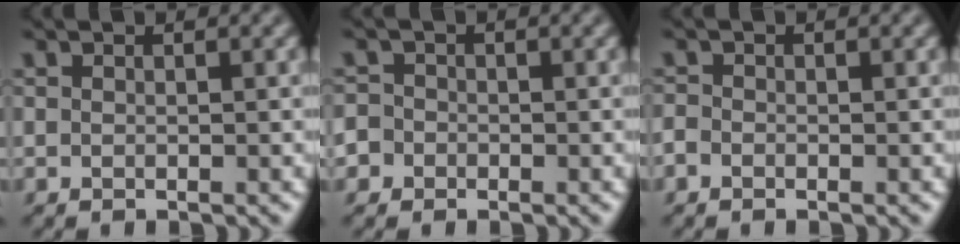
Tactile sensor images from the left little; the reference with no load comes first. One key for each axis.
{"total": 3.0, "fx": -1.2, "fy": 2.7, "fz": 0.6, "tx": 0.005, "ty": 0.012, "tz": -0.041}
{"total": 1.1, "fx": -0.7, "fy": 0.8, "fz": 0.3, "tx": -0.008, "ty": -0.001, "tz": -0.013}